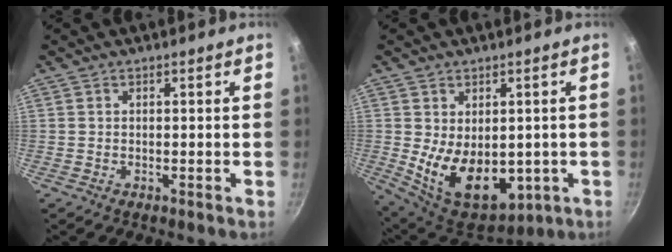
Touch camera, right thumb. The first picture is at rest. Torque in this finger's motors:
{"motor_torque": [-0.45, 1.07, 1.12, -0.06, 0.15]}